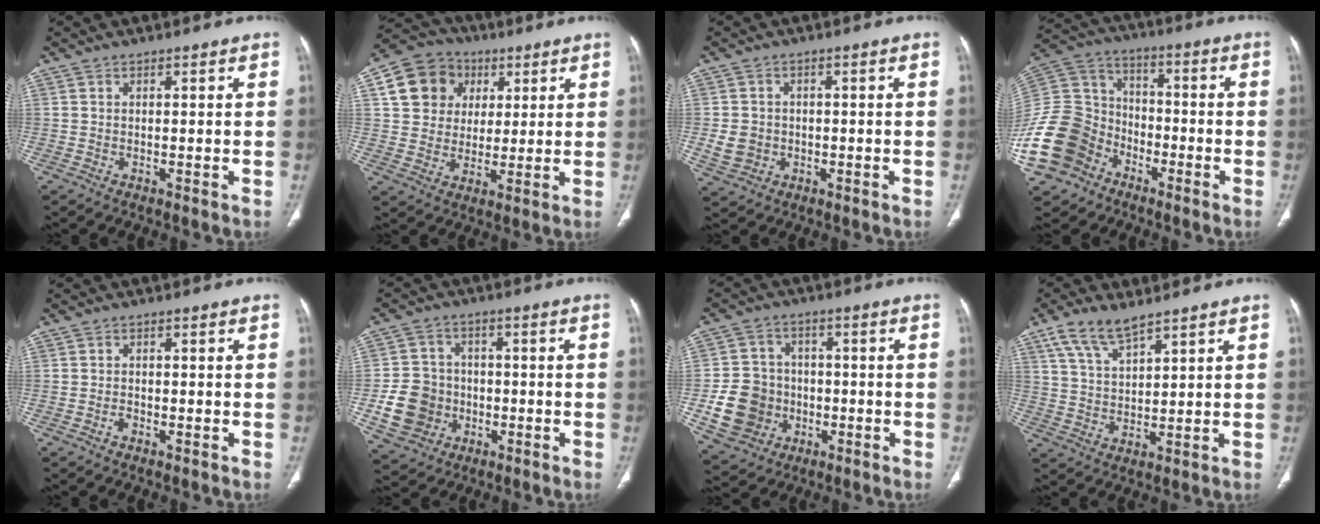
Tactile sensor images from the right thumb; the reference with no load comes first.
{"total": 12.6, "force": [4.1, 10.9, 4.7], "torque": [-0.061, 0.008, 0.068]}
{"total": 4.8, "force": [-0.8, 4.2, 2.1], "torque": [-0.029, 0.007, -0.006]}
{"total": 19.4, "force": [-9.7, 14.7, 8.1], "torque": [-0.172, 0.063, -0.178]}
{"total": 1.2, "force": [-0.8, 0.6, 0.6], "torque": [-0.012, 0.005, -0.014]}
{"total": 10.7, "force": [-2.8, 9.5, 4.1], "torque": [-0.053, 0.018, -0.042]}
{"total": 11.8, "force": [-2.9, 10.5, 4.5], "torque": [-0.060, 0.019, -0.041]}
{"total": 7.7, "force": [5.4, 2.6, 4.9], "torque": [-0.091, -0.019, 0.112]}